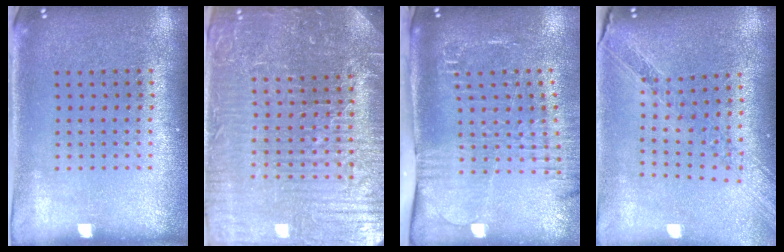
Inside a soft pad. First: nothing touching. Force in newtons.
{"total": 5.9, "press": 5.4, "slide": 2.3}
{"total": 2.5, "press": 2.1, "slide": 1.3}
{"total": 1.0, "press": 1.0, "slide": 0.2}